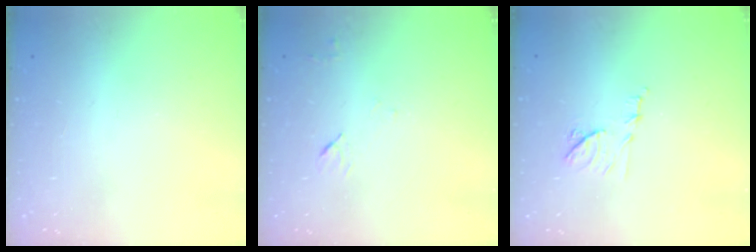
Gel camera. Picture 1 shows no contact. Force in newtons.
{"total": 4.6, "press": 4.5, "slide": 0.6}
{"total": 7.4, "press": 7.4, "slide": 0.4}